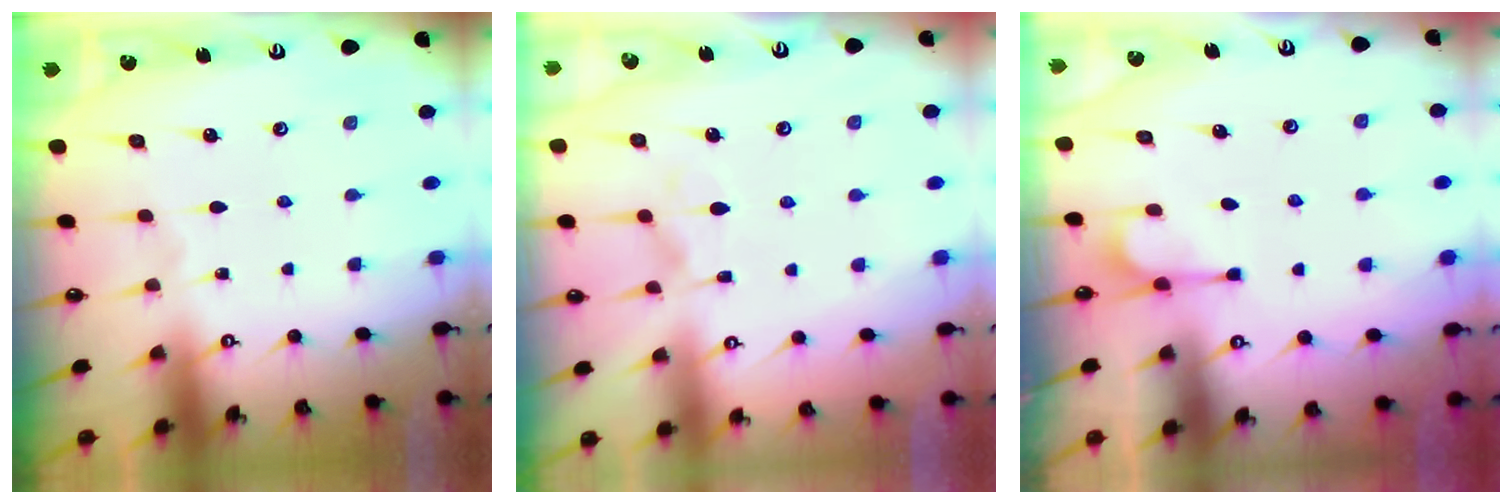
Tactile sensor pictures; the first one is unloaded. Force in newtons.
{"total": 0.7, "press": 0.3, "slide": 0.7}
{"total": 2.4, "press": 2.2, "slide": 1.0}